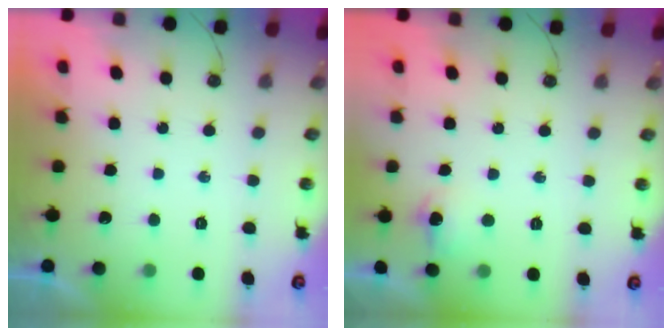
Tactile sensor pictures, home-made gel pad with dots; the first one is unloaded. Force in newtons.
{"total": 6.4, "press": 6.4, "slide": 0.4}